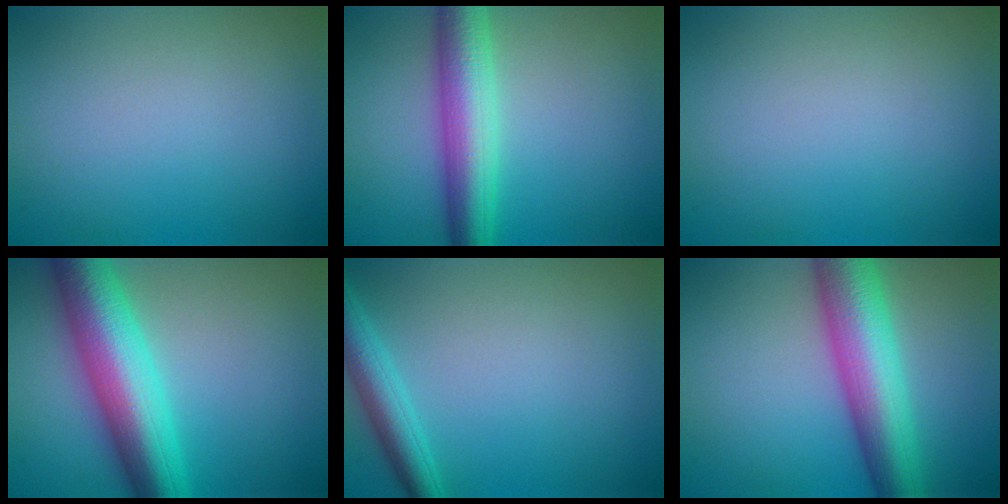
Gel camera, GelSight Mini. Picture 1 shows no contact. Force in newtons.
{"total": 6.3, "press": 6.3, "slide": 0.1}
{"total": 0.0}
{"total": 10.0, "press": 10.0, "slide": 0.2}
{"total": 3.2, "press": 3.2, "slide": 0.2}
{"total": 8.6, "press": 8.6, "slide": 0.2}